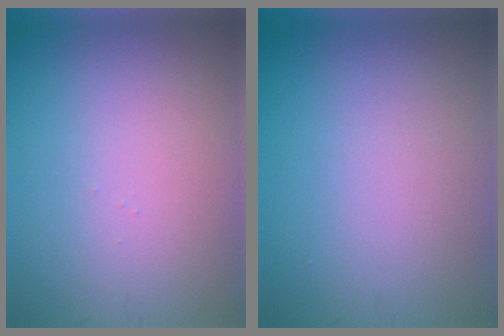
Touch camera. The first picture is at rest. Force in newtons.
{"total": 0.0}